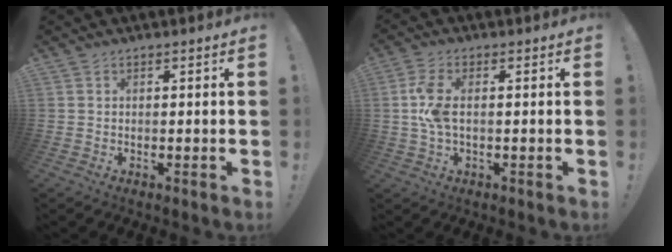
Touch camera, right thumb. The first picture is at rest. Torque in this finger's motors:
{"motor_torque": [0.08, 0.17, 0.27, 0.26, 0.10]}